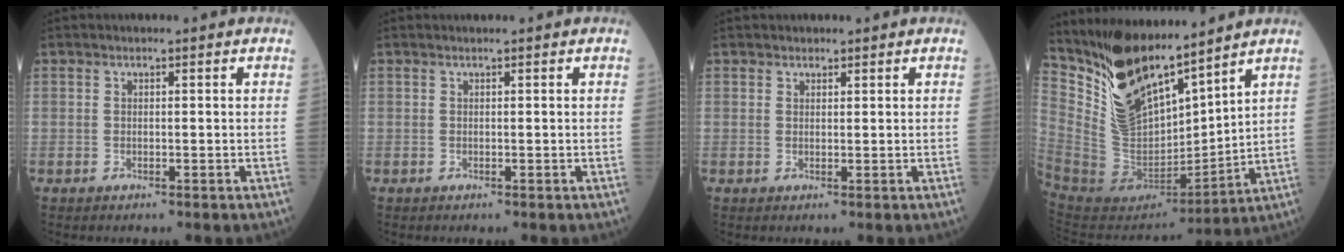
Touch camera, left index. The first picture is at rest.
{"total": 0.0}
{"total": 1.0, "force": [0.7, 0.7, -0.1], "torque": [0.010, -0.004, 0.005]}
{"total": 16.8, "force": [13.9, 4.7, 8.4], "torque": [-0.168, -0.014, 0.275]}